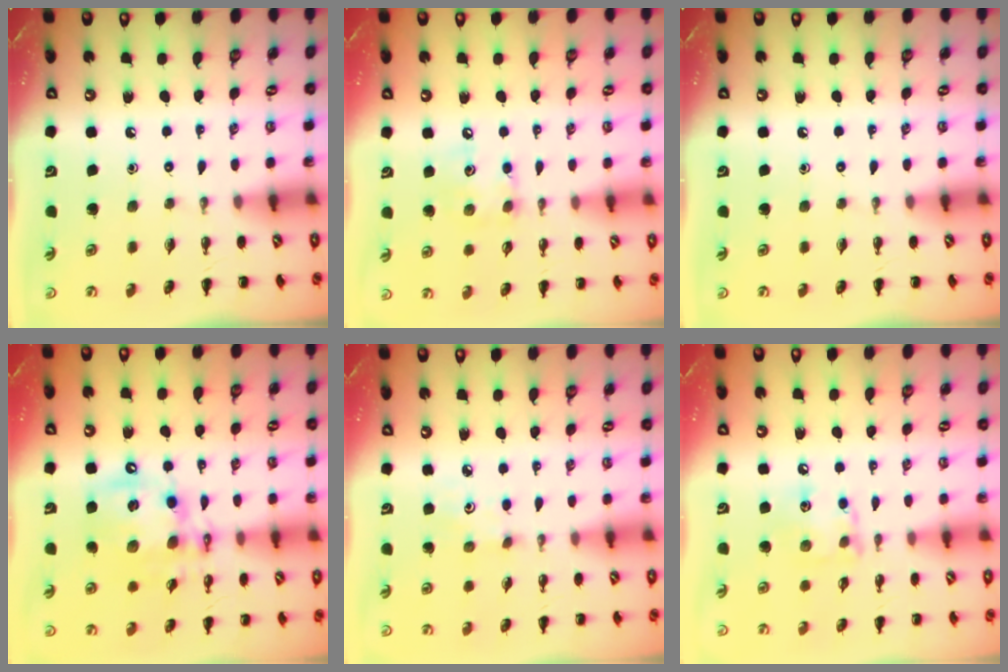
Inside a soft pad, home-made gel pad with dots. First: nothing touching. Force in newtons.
{"total": 7.0, "press": 6.9, "slide": 0.6}
{"total": 0.0}
{"total": 15.3, "press": 15.0, "slide": 3.1}
{"total": 2.8, "press": 2.7, "slide": 0.7}
{"total": 9.2, "press": 9.2, "slide": 0.5}